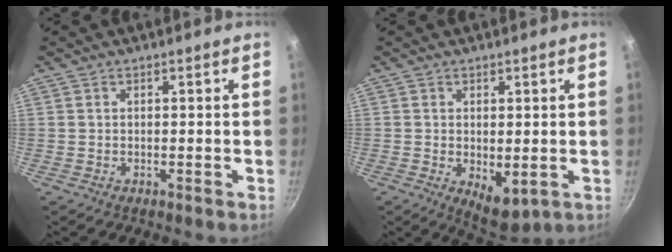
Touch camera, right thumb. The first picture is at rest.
{"total": 6.0, "force": [-0.4, 3.3, 5.0], "torque": [-0.063, -0.018, 0.004]}